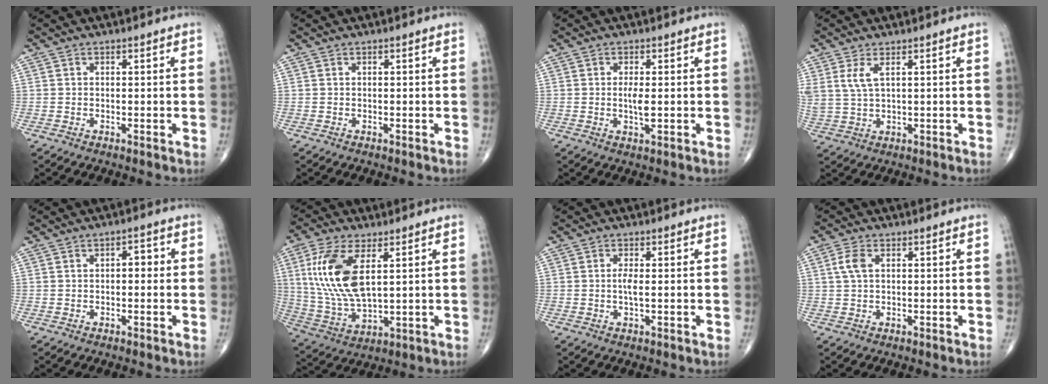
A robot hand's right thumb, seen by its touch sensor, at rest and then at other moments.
{"total": 0.0}
{"total": 3.0, "force": [-0.1, 0.8, 2.9], "torque": [-0.057, -0.007, -0.004]}
{"total": 4.3, "force": [1.9, 1.6, 3.6], "torque": [-0.090, -0.005, 0.048]}
{"total": 2.5, "force": [0.1, 1.4, 2.0], "torque": [-0.020, 0.008, -0.004]}
{"total": 15.0, "force": [4.1, 6.8, 12.8], "torque": [-0.276, -0.014, 0.091]}
{"total": 2.0, "force": [0.0, 0.3, 2.0], "torque": [-0.044, -0.004, -0.003]}
{"total": 3.2, "force": [0.8, 1.7, 2.6], "torque": [-0.065, 0.009, 0.014]}